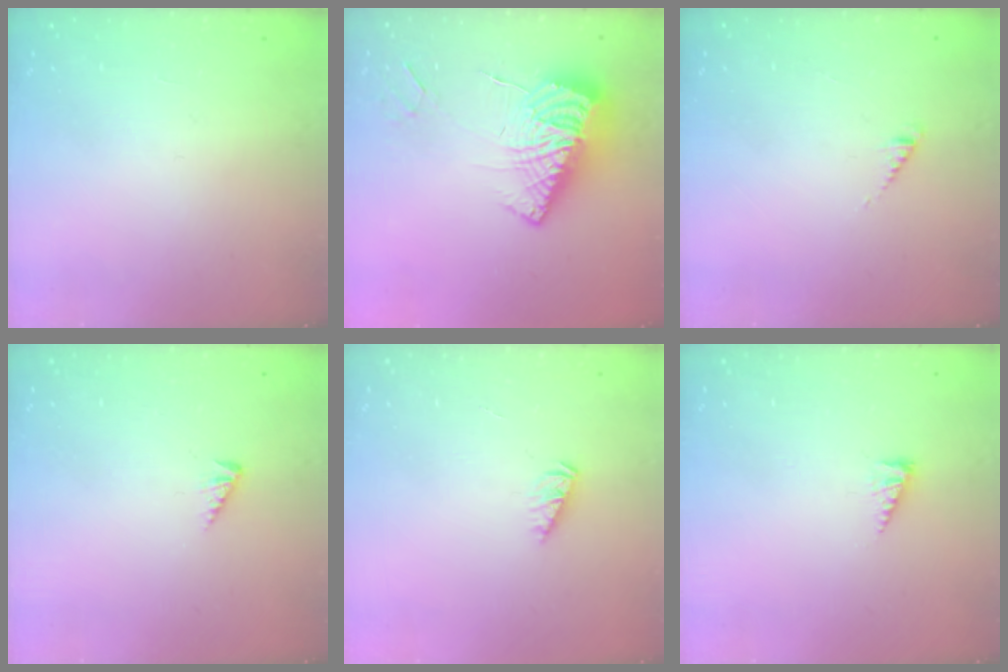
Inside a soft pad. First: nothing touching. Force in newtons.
{"total": 14.5, "press": 14.4, "slide": 1.8}
{"total": 2.6, "press": 2.6, "slide": 0.4}
{"total": 2.1, "press": 2.1, "slide": 0.4}
{"total": 2.0, "press": 2.0, "slide": 0.2}
{"total": 3.2, "press": 3.1, "slide": 0.6}